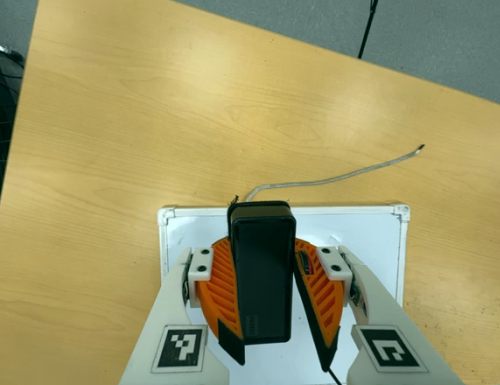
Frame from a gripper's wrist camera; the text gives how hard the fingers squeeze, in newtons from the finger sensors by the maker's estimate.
{"total": 8.6, "left": 9.1, "right": 8.0}